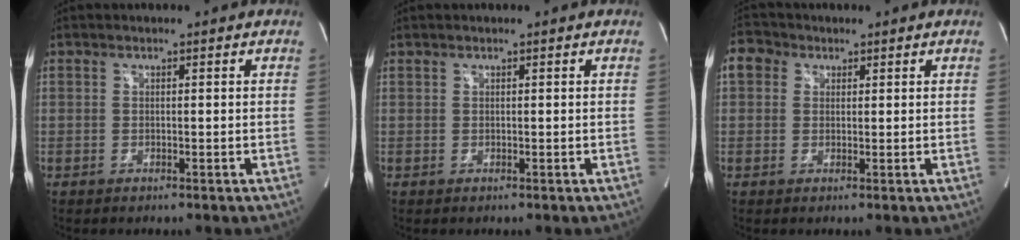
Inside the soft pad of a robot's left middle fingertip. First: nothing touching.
{"total": 0.0}
{"total": 3.7, "force": [1.4, 3.2, 1.2], "torque": [-0.028, 0.018, 0.024]}